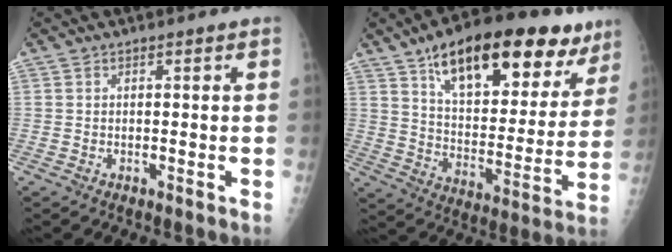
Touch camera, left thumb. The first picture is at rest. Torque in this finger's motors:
{"motor_torque": [1.06, 1.08, 1.49, -1.28, 0.42]}